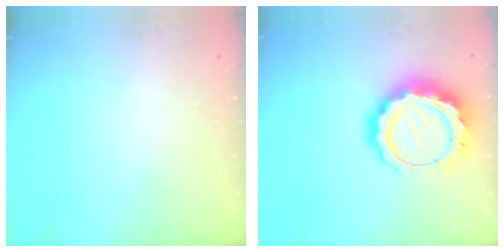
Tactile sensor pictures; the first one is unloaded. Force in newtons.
{"total": 18.3, "press": 18.3, "slide": 1.5}